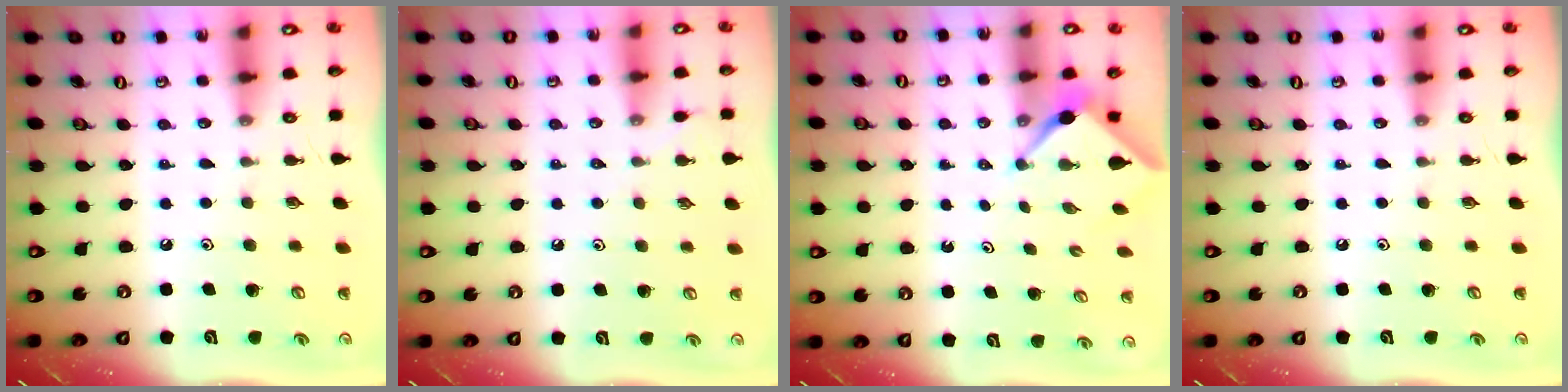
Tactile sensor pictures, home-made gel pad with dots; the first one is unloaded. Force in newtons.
{"total": 2.9, "press": 2.9, "slide": 0.5}
{"total": 2.5, "press": 2.4, "slide": 0.3}
{"total": 0.0}